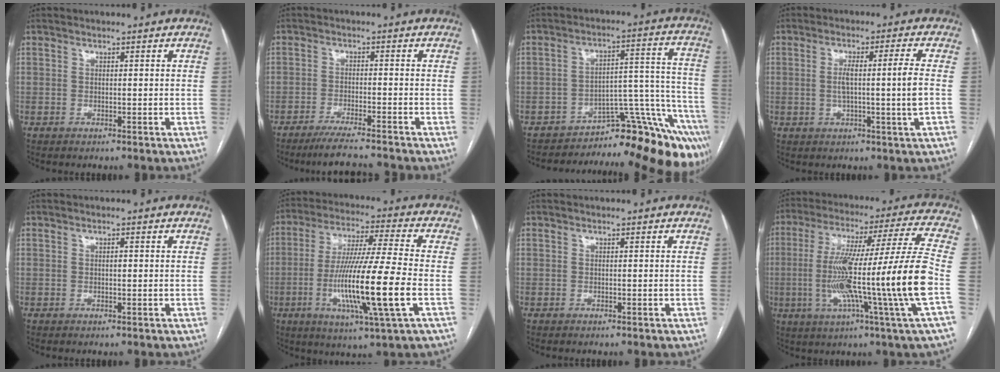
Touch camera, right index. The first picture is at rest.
{"total": 7.5, "force": [-6.9, -0.2, 2.9], "torque": [-0.040, -0.016, -0.113]}
{"total": 15.9, "force": [-14.4, 4.0, 5.4], "torque": [0.025, 0.079, -0.183]}
{"total": 7.0, "force": [-0.5, -1.3, 6.8], "torque": [-0.124, 0.001, -0.005]}
{"total": 0.7, "force": [0.1, 0.2, 0.7], "torque": [-0.013, 0.000, 0.002]}
{"total": 16.8, "force": [-4.0, -0.3, 16.3], "torque": [-0.314, -0.017, -0.077]}
{"total": 0.0}
{"total": 22.4, "force": [-4.3, -2.0, 21.9], "torque": [-0.353, -0.010, -0.092]}